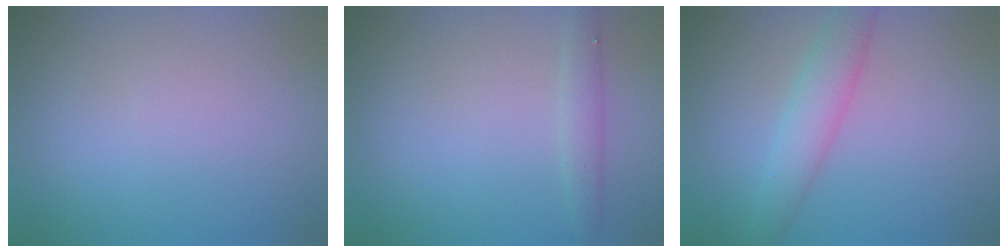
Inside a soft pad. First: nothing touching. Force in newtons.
{"total": 1.6, "press": 1.6, "slide": 0.0}
{"total": 3.4, "press": 3.4, "slide": 0.2}